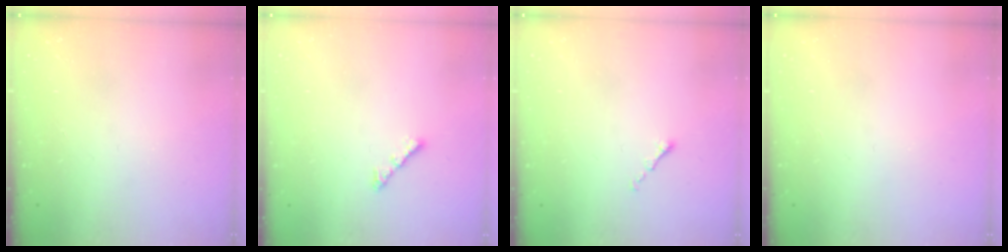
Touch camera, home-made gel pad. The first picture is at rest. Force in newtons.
{"total": 3.0, "press": 2.9, "slide": 0.6}
{"total": 0.6, "press": 0.5, "slide": 0.2}
{"total": 0.0}